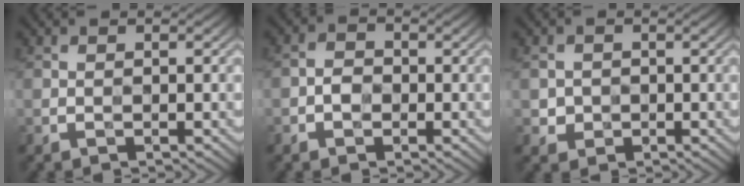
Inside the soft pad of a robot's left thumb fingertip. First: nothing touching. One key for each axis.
{"total": 1.8, "fx": -0.6, "fy": 1.4, "fz": 0.9, "tx": -0.019, "ty": 0.002, "tz": -0.020}
{"total": 1.8, "fx": -0.1, "fy": 1.7, "fz": 0.3, "tx": -0.004, "ty": -0.007, "tz": -0.006}